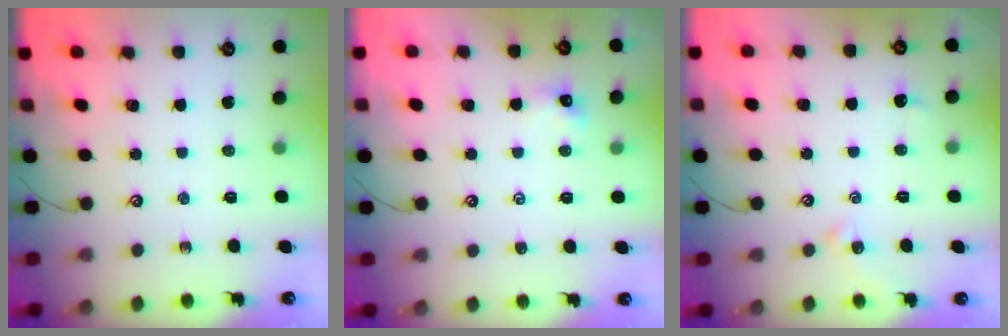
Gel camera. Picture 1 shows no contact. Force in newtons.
{"total": 2.5, "press": 2.4, "slide": 0.7}
{"total": 2.3, "press": 2.2, "slide": 0.6}